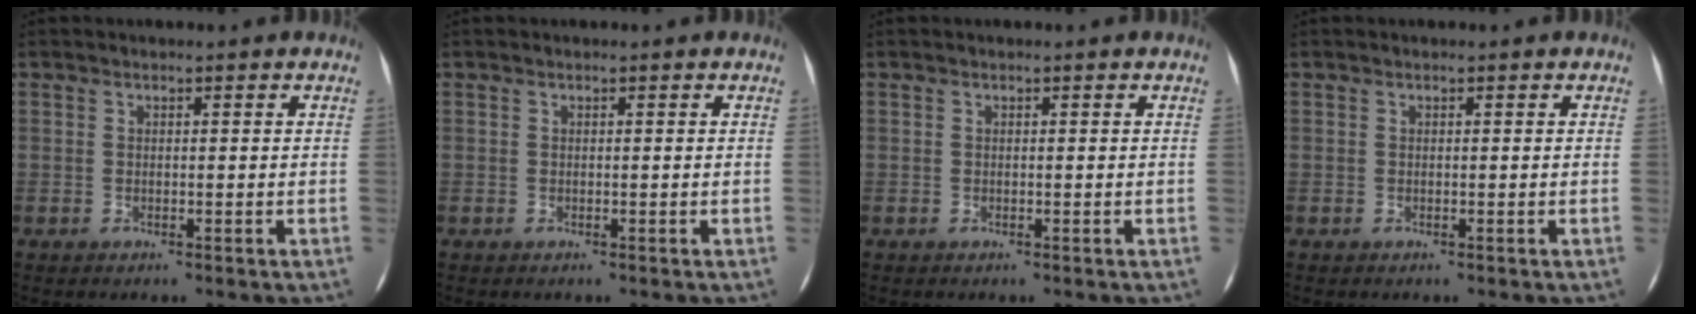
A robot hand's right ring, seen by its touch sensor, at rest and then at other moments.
{"total": 0.0}
{"total": 0.0}
{"total": 0.0}